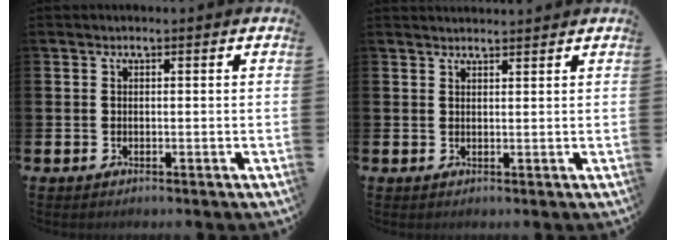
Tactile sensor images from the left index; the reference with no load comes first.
{"total": 1.8, "force": [1.8, 0.2, 0.0], "torque": [0.006, -0.011, 0.031]}